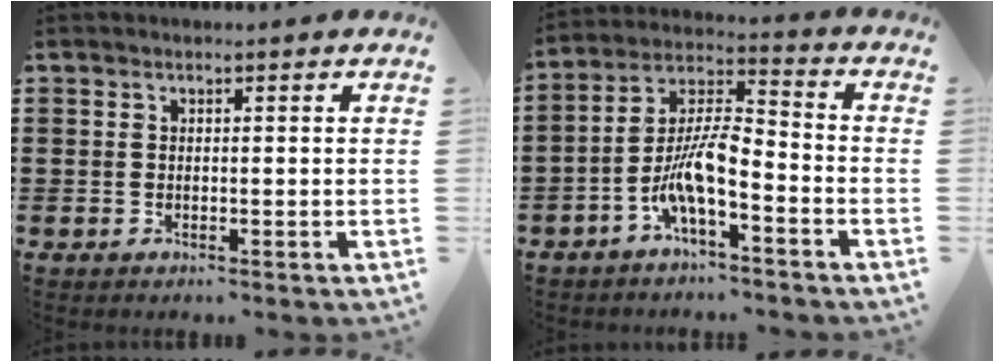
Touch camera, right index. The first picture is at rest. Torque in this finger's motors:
{"motor_torque": [1.19, -0.94, 0.48, 0.21]}